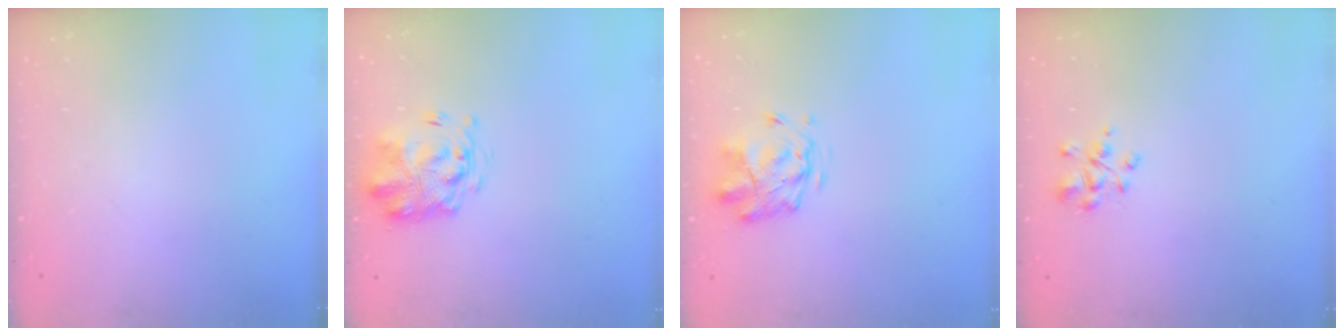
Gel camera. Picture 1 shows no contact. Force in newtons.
{"total": 3.2, "press": 3.1, "slide": 1.0}
{"total": 2.9, "press": 2.5, "slide": 1.5}
{"total": 3.5, "press": 3.4, "slide": 0.6}